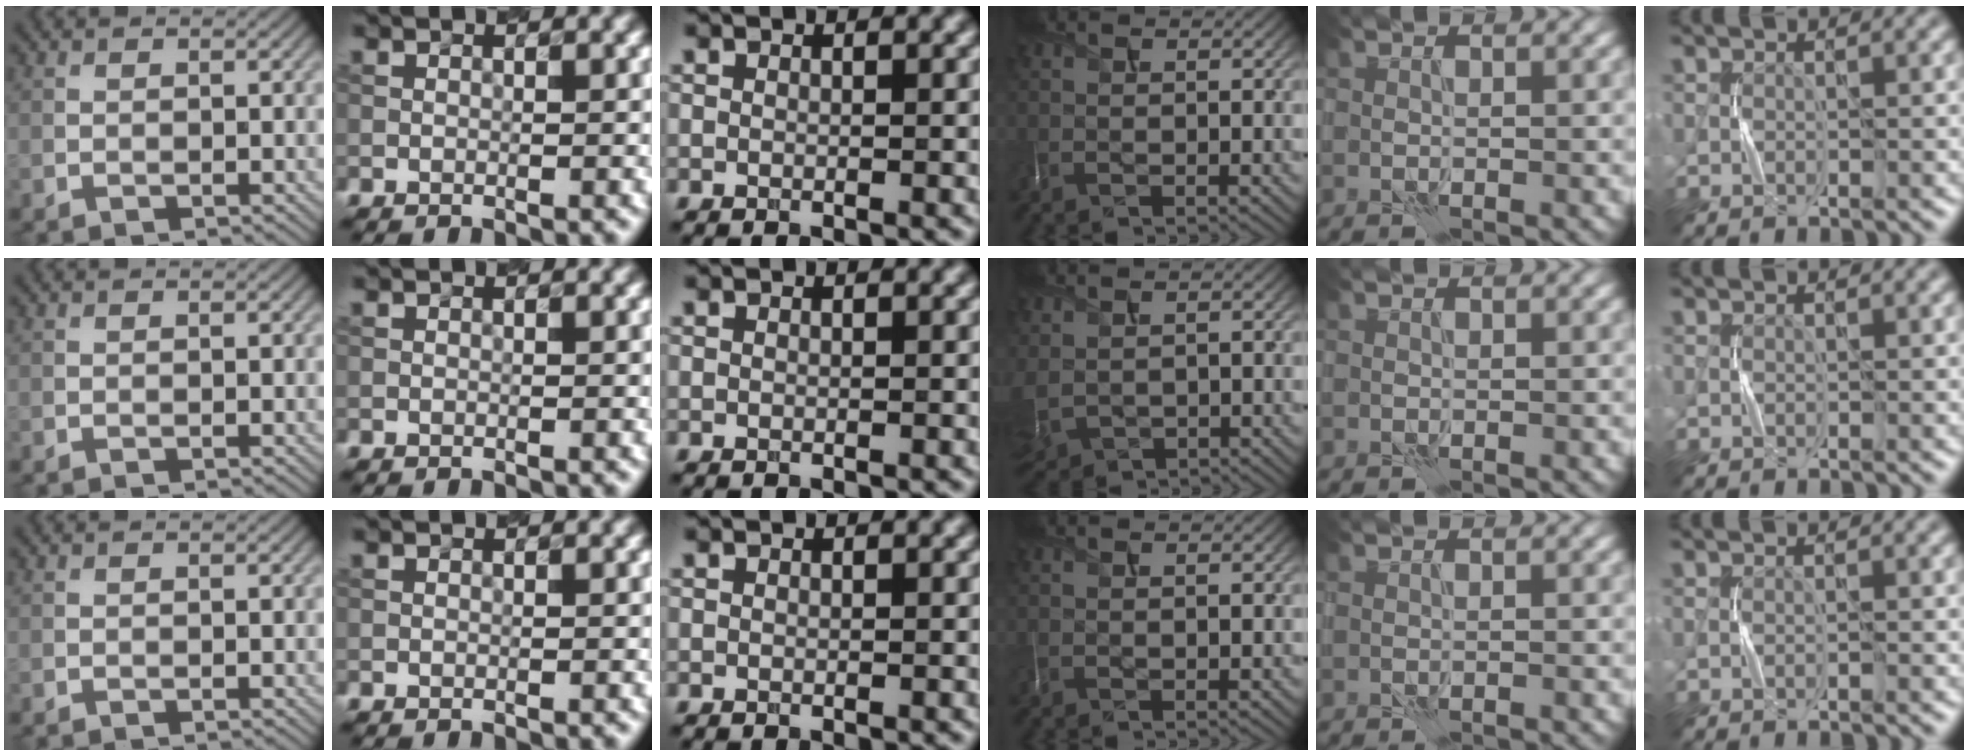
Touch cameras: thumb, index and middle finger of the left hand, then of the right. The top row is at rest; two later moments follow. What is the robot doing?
{"motion": "press", "object": "grip strengthener"}